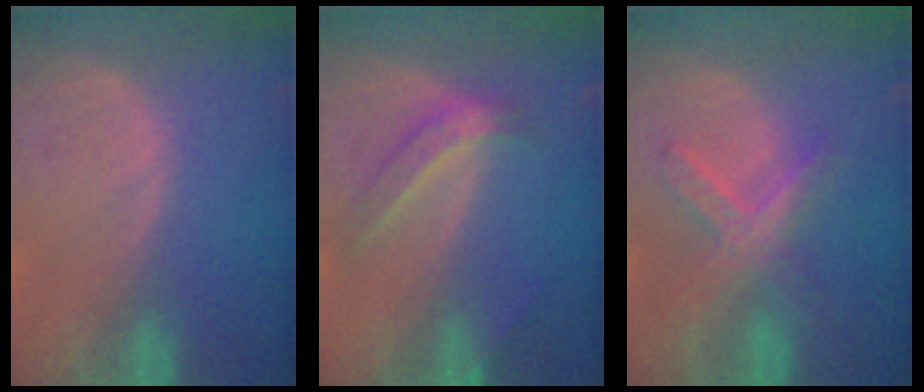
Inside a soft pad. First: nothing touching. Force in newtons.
{"total": 5.0, "press": 4.6, "slide": 2.0}
{"total": 6.9, "press": 6.2, "slide": 3.1}